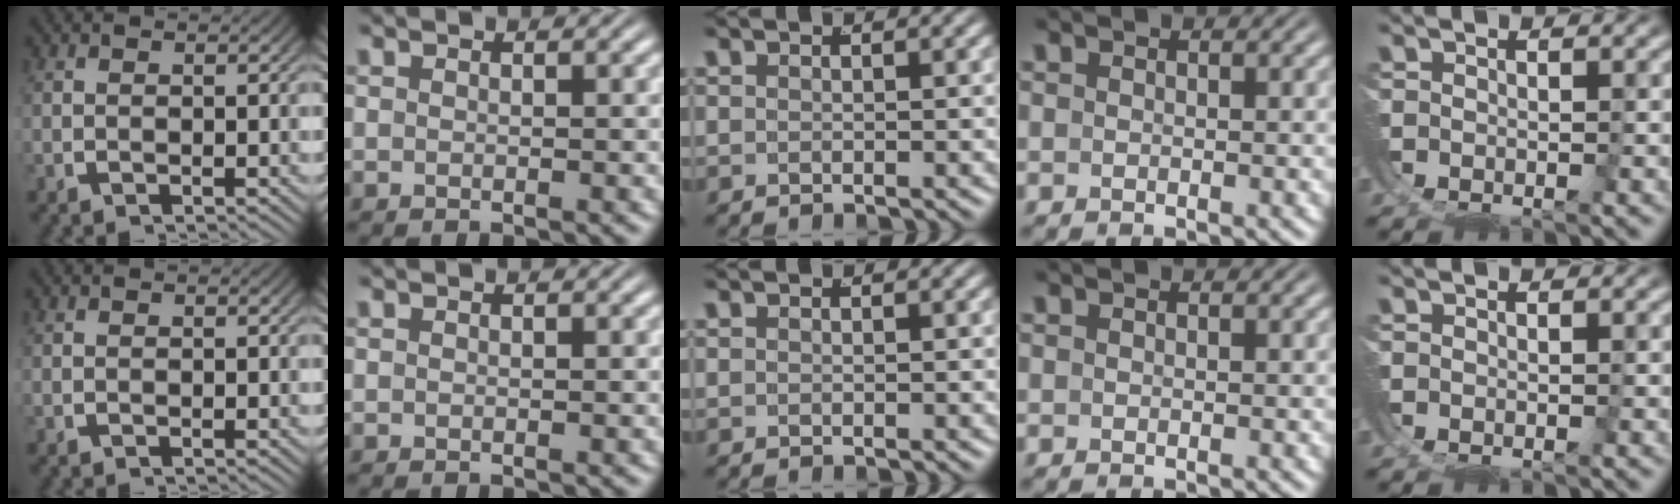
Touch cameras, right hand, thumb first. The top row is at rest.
{}